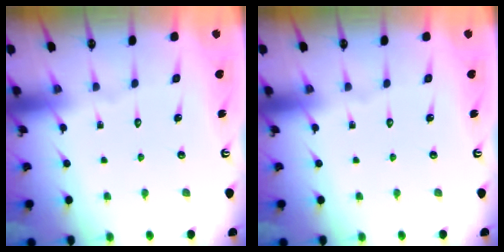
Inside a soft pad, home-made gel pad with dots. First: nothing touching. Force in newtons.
{"total": 0.0}